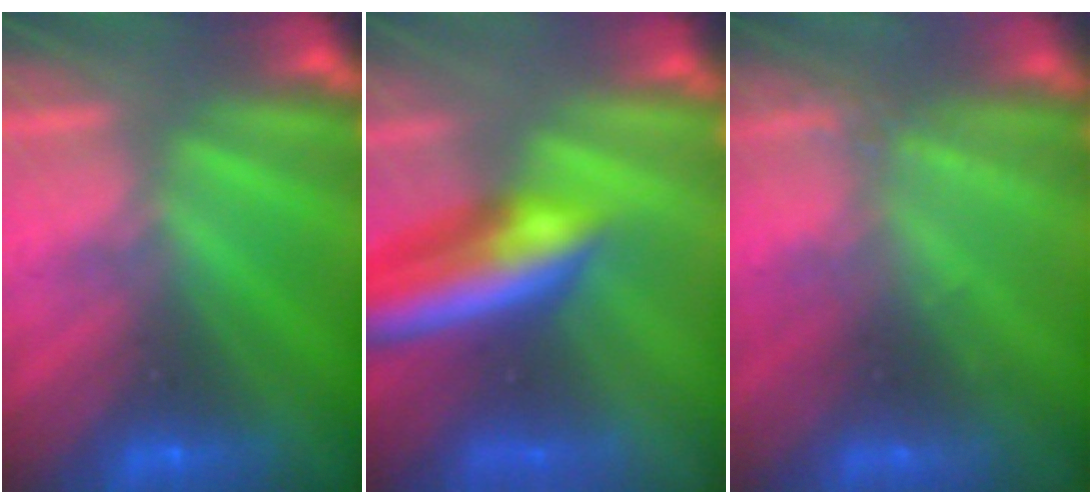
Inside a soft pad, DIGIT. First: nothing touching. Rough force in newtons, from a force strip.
{"total": 7.7}
{"total": 2.0}